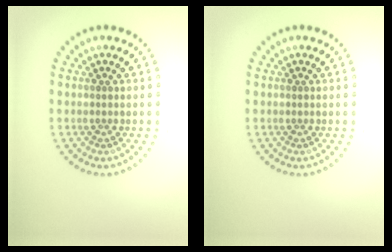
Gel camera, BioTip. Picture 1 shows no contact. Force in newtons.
{"total": 0.0}